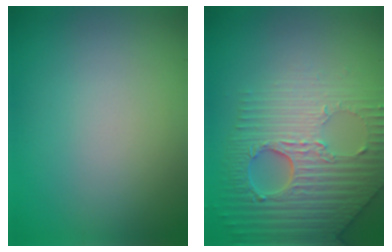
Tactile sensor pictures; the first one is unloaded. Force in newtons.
{"total": 6.6, "press": 5.4, "slide": 3.8}